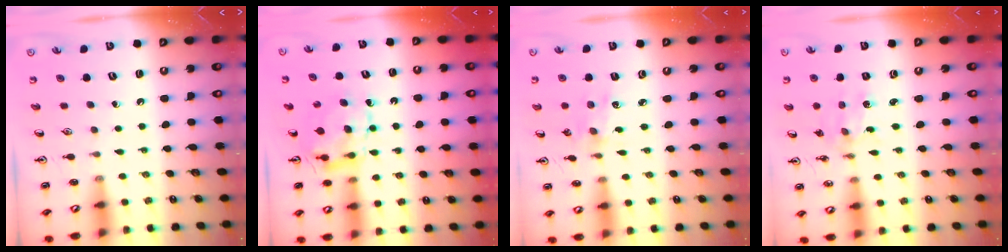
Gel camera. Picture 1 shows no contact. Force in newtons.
{"total": 6.8, "press": 6.8, "slide": 0.0}
{"total": 3.2, "press": 3.2, "slide": 0.4}
{"total": 2.0, "press": 2.0, "slide": 0.3}